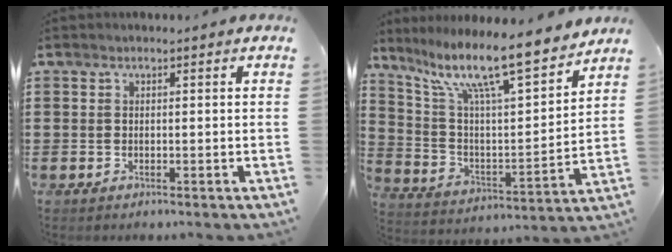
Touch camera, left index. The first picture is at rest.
{"total": 12.0, "force": [9.3, 1.5, 7.4], "torque": [-0.162, -0.062, 0.149]}